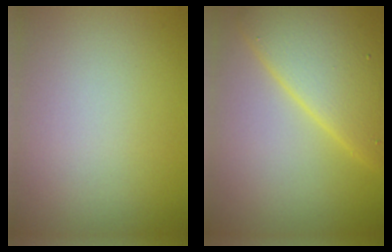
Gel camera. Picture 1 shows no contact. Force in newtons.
{"total": 9.2, "press": 9.2, "slide": 0.5}